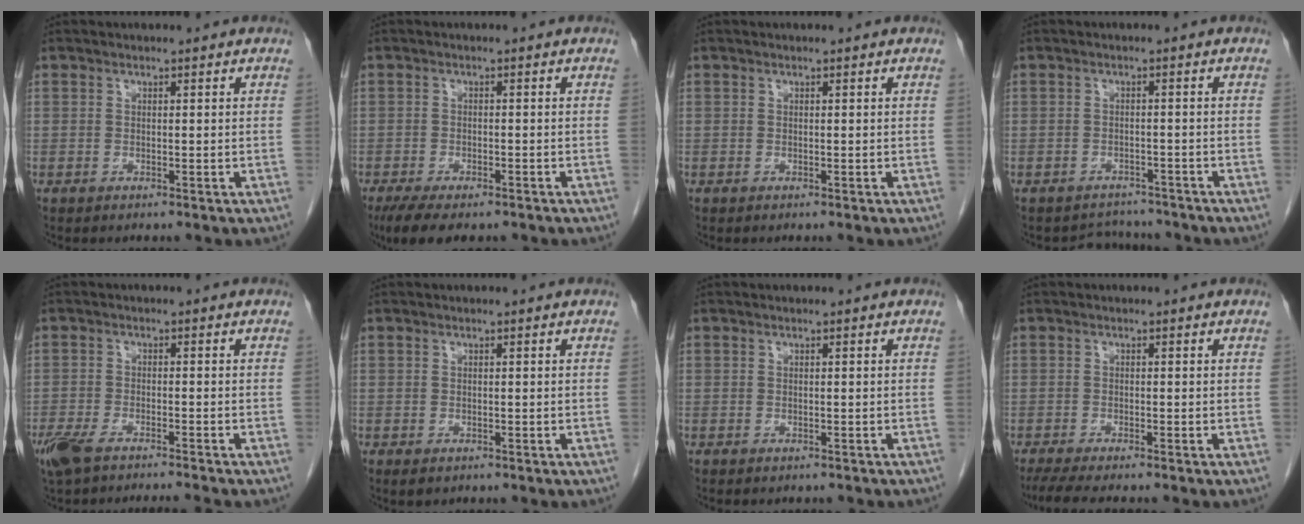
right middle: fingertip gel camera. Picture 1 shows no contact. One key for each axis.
{"total": 7.1, "fx": -5.2, "fy": 2.5, "fz": 4.0, "tx": -0.062, "ty": -0.012, "tz": -0.080}
{"total": 0.0}
{"total": 4.1, "fx": -3.7, "fy": 1.6, "fz": -0.7, "tx": 0.010, "ty": 0.011, "tz": -0.052}
{"total": 8.2, "fx": -6.9, "fy": 0.9, "fz": 4.2, "tx": -0.077, "ty": -0.011, "tz": -0.116}
{"total": 1.2, "fx": -0.8, "fy": 0.7, "fz": 0.6, "tx": -0.010, "ty": 0.000, "tz": -0.005}
{"total": 2.9, "fx": -2.5, "fy": 1.0, "fz": 1.0, "tx": -0.017, "ty": -0.005, "tz": -0.027}
{"total": 5.3, "fx": -4.4, "fy": 0.1, "fz": 2.9, "tx": -0.047, "ty": -0.015, "tz": -0.074}